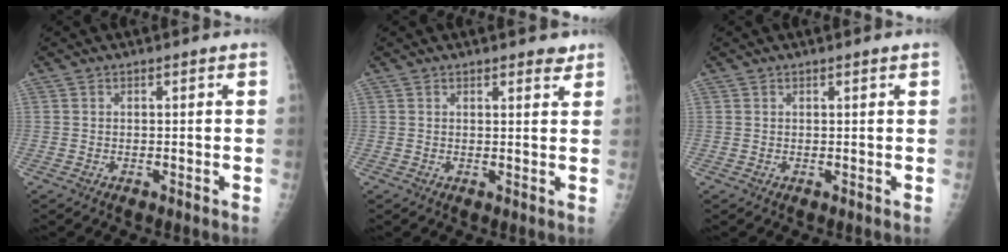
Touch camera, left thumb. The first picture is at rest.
{"total": 2.2, "force": [1.8, 0.7, 1.2], "torque": [-0.008, -0.010, 0.021]}
{"total": 0.7, "force": [0.4, -0.1, 0.5], "torque": [-0.011, -0.002, 0.008]}